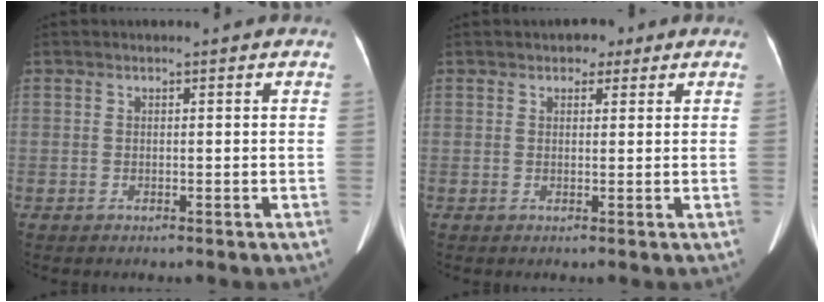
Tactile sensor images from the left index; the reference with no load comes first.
{"total": 2.3, "force": [1.4, 1.5, 1.0], "torque": [-0.011, 0.007, 0.016]}